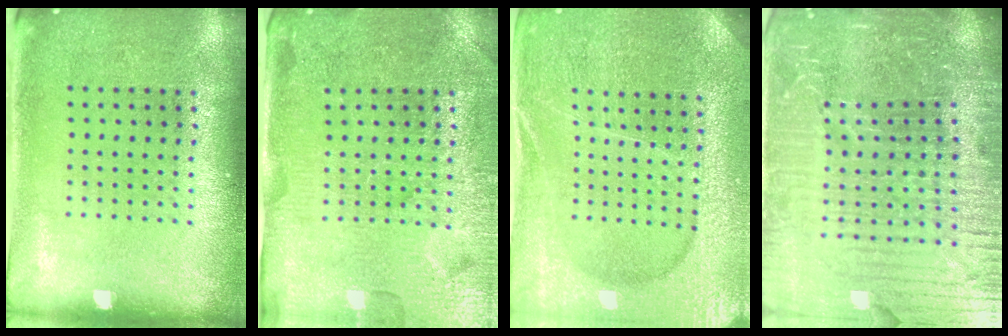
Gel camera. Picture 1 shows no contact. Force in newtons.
{"total": 4.3, "press": 4.0, "slide": 1.5}
{"total": 4.1, "press": 3.9, "slide": 1.3}
{"total": 6.9, "press": 6.0, "slide": 3.4}